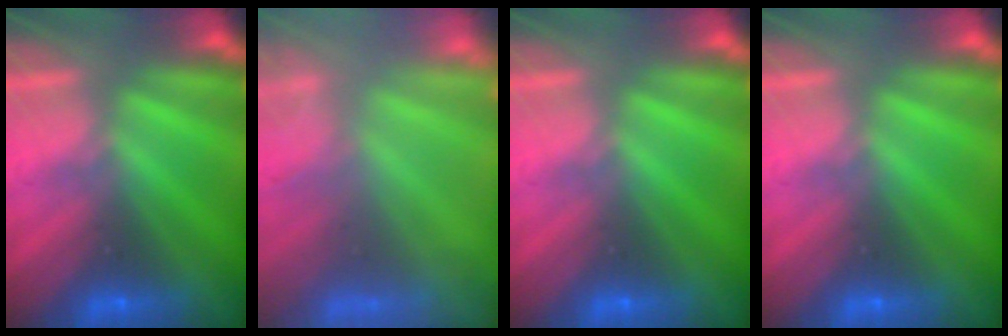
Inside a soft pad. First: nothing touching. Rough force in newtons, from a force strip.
{"total": 7.5}
{"total": 0.0}
{"total": 0.0}